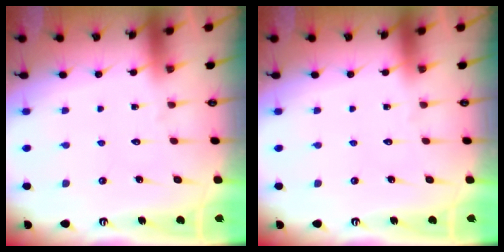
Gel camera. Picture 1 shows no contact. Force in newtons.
{"total": 0.0}